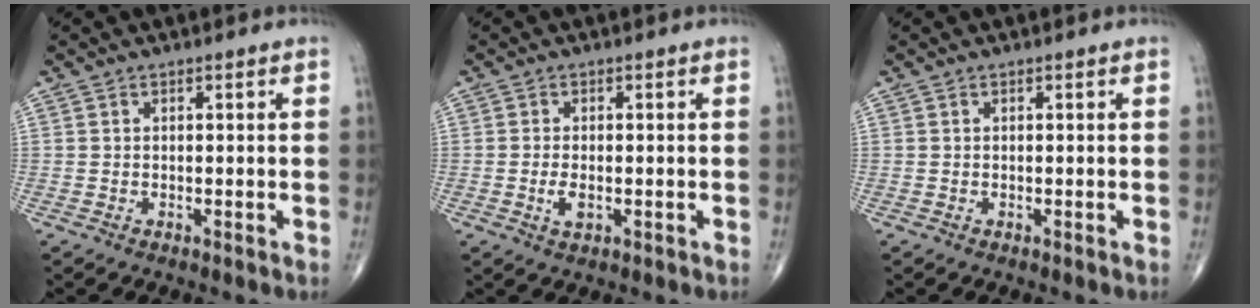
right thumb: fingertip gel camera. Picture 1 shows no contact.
{"total": 2.8, "force": [-0.6, 1.4, 2.3], "torque": [-0.047, -0.003, -0.010]}
{"total": 0.0}